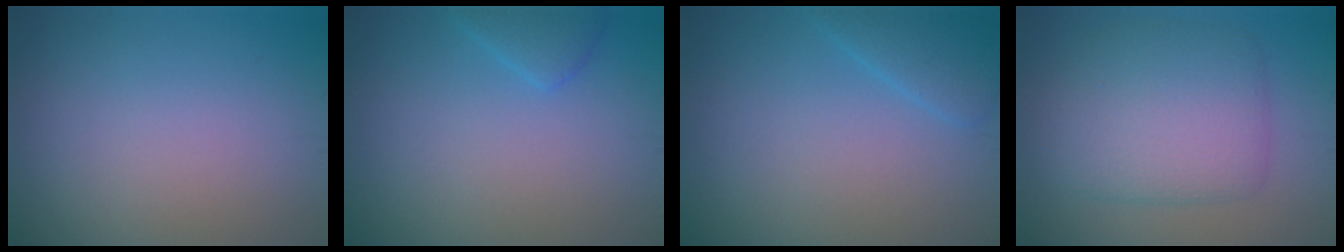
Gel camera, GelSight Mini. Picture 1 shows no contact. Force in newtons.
{"total": 1.7, "press": 1.7, "slide": 0.1}
{"total": 2.2, "press": 2.2, "slide": 0.1}
{"total": 6.2, "press": 6.2, "slide": 0.2}